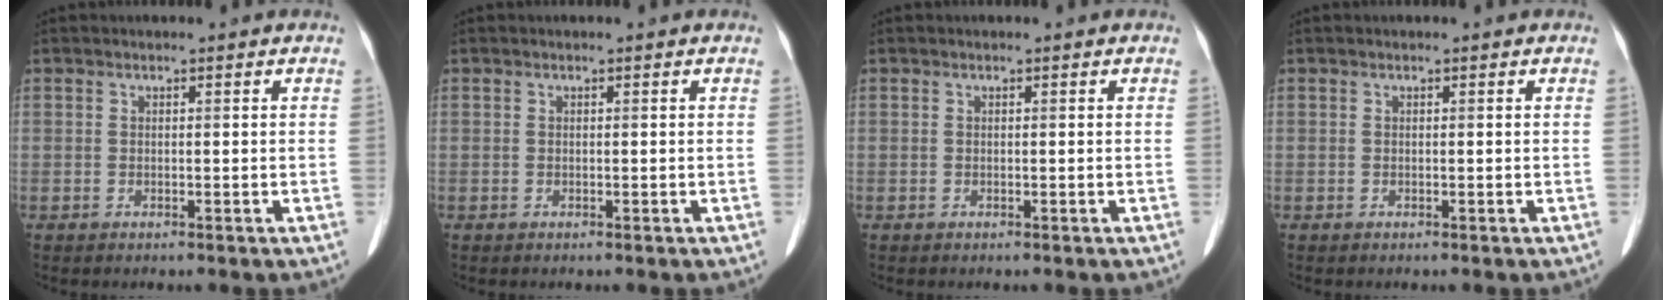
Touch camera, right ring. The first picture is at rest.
{"total": 0.0}
{"total": 0.0}
{"total": 0.0}